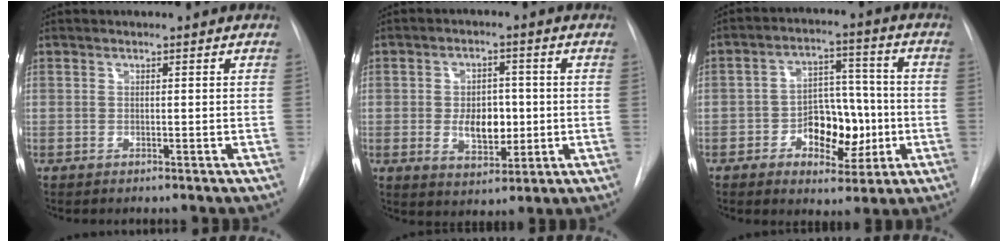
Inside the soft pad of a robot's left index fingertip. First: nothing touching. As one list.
[{"total": 6.8, "force": [-0.4, 4.1, 5.4], "torque": [-0.084, 0.002, 0.001]}, {"total": 10.0, "force": [-2.6, 5.7, 7.7], "torque": [-0.115, 0.023, -0.035]}]